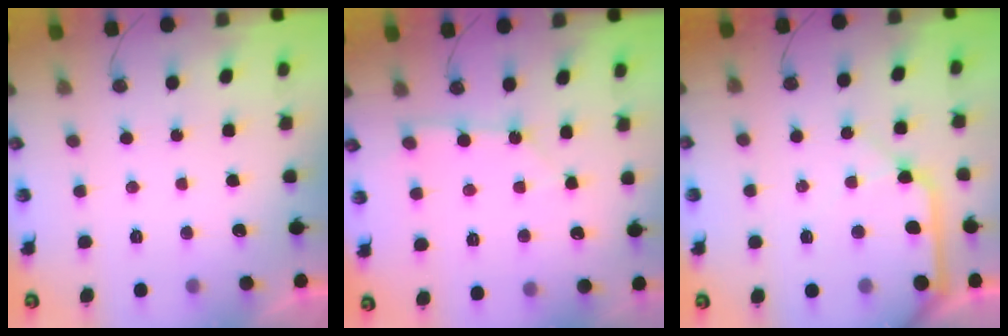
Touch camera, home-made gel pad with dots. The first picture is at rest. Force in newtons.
{"total": 2.6, "press": 2.6, "slide": 0.2}
{"total": 10.5, "press": 10.4, "slide": 1.6}